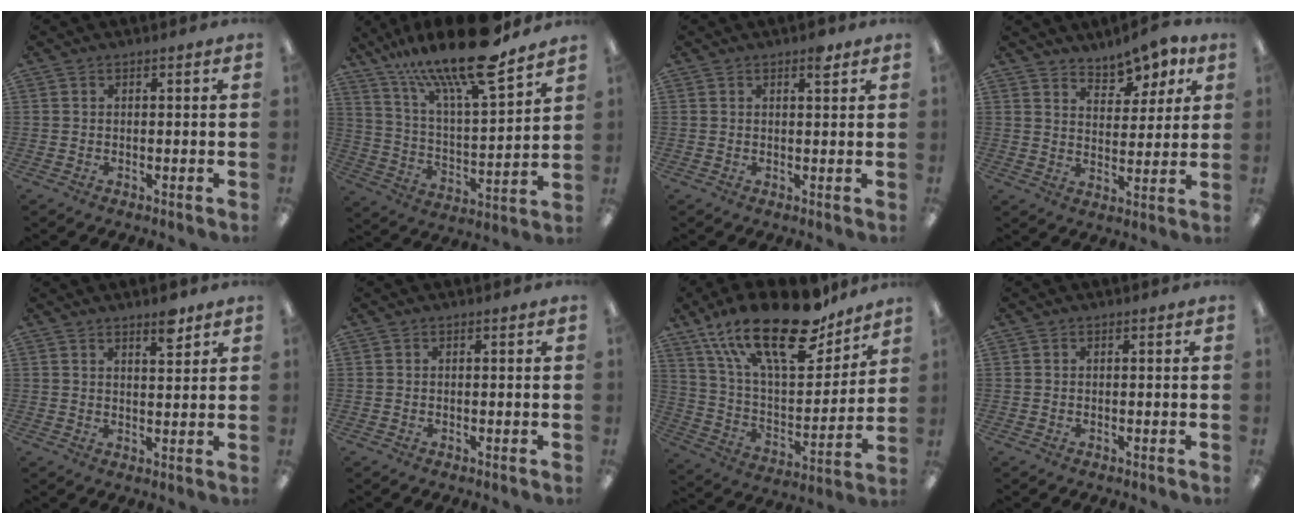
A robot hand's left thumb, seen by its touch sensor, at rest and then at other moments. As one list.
[{"total": 20.7, "force": [16.5, 4.6, 11.8], "torque": [-0.208, -0.113, 0.278]}, {"total": 2.5, "force": [1.8, 0.8, 1.6], "torque": [-0.012, -0.009, 0.026]}, {"total": 7.3, "force": [6.3, 3.0, 2.1], "torque": [-0.026, -0.045, 0.113]}, {"total": 4.6, "force": [3.6, 1.2, 2.6], "torque": [-0.028, -0.023, 0.058]}, {"total": 0.0}, {"total": 26.5, "force": [17.5, 10.6, 16.8], "torque": [-0.290, -0.099, 0.301]}, {"total": 0.0}]